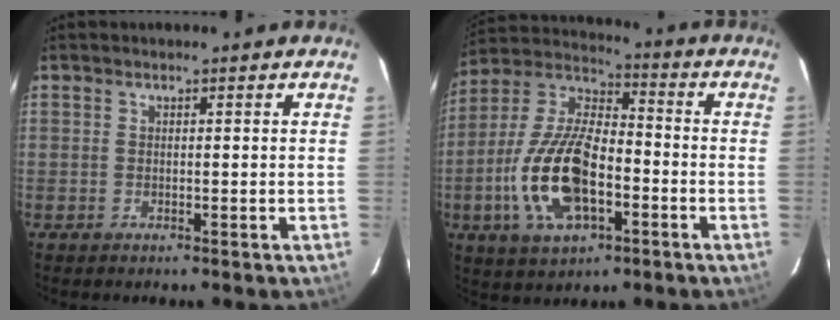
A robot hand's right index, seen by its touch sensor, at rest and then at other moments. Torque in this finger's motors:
{"motor_torque": [2.14, 0.00, 1.06, 0.21]}